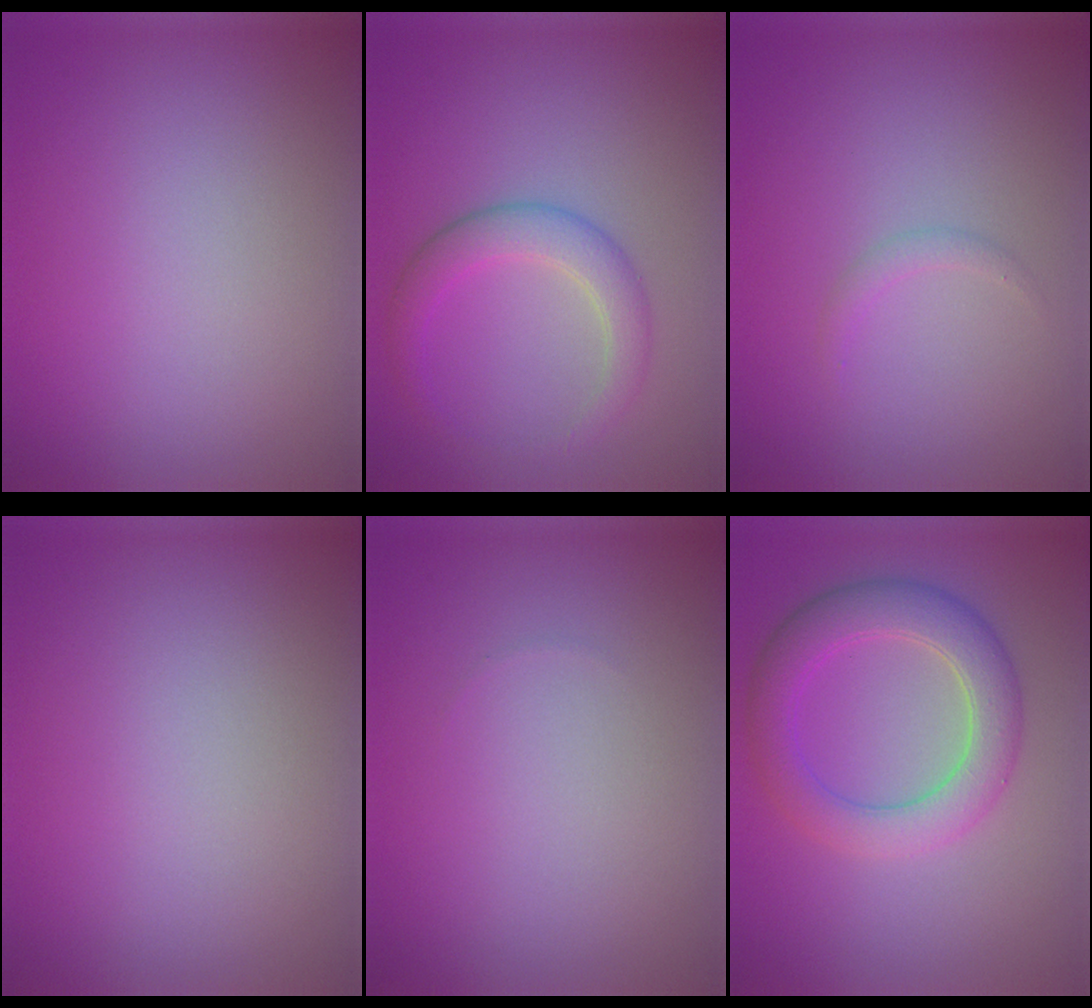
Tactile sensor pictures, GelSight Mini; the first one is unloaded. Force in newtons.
{"total": 3.2, "press": 3.2, "slide": 0.3}
{"total": 0.8, "press": 0.8, "slide": 0.1}
{"total": 0.0}
{"total": 0.0}
{"total": 5.1, "press": 5.1, "slide": 0.2}